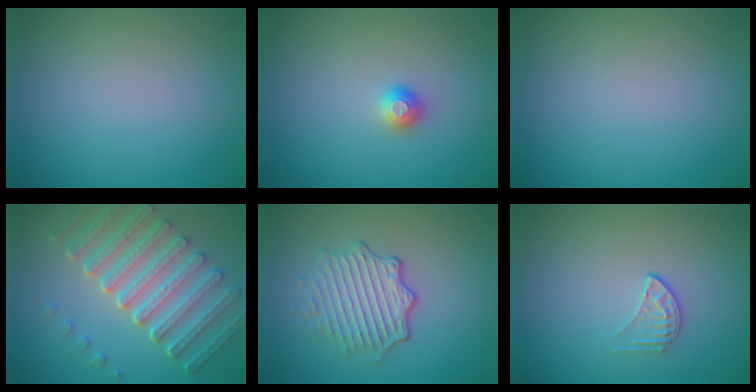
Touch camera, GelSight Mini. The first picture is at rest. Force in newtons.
{"total": 1.1, "press": 1.1, "slide": 0.1}
{"total": 0.0}
{"total": 7.4, "press": 5.6, "slide": 4.9}
{"total": 4.9, "press": 3.3, "slide": 3.6}
{"total": 1.4, "press": 0.9, "slide": 1.1}